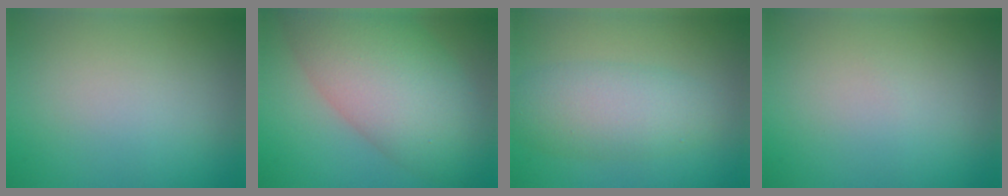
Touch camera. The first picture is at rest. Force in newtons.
{"total": 10.3, "press": 10.3, "slide": 0.4}
{"total": 4.9, "press": 4.9, "slide": 0.2}
{"total": 0.0}